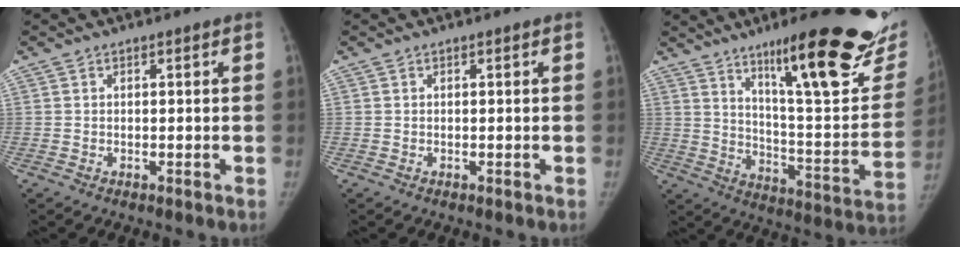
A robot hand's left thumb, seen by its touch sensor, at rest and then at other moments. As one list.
[{"total": 0.0}, {"total": 28.1, "force": [18.0, 5.8, 20.8], "torque": [-0.255, -0.093, 0.268]}]